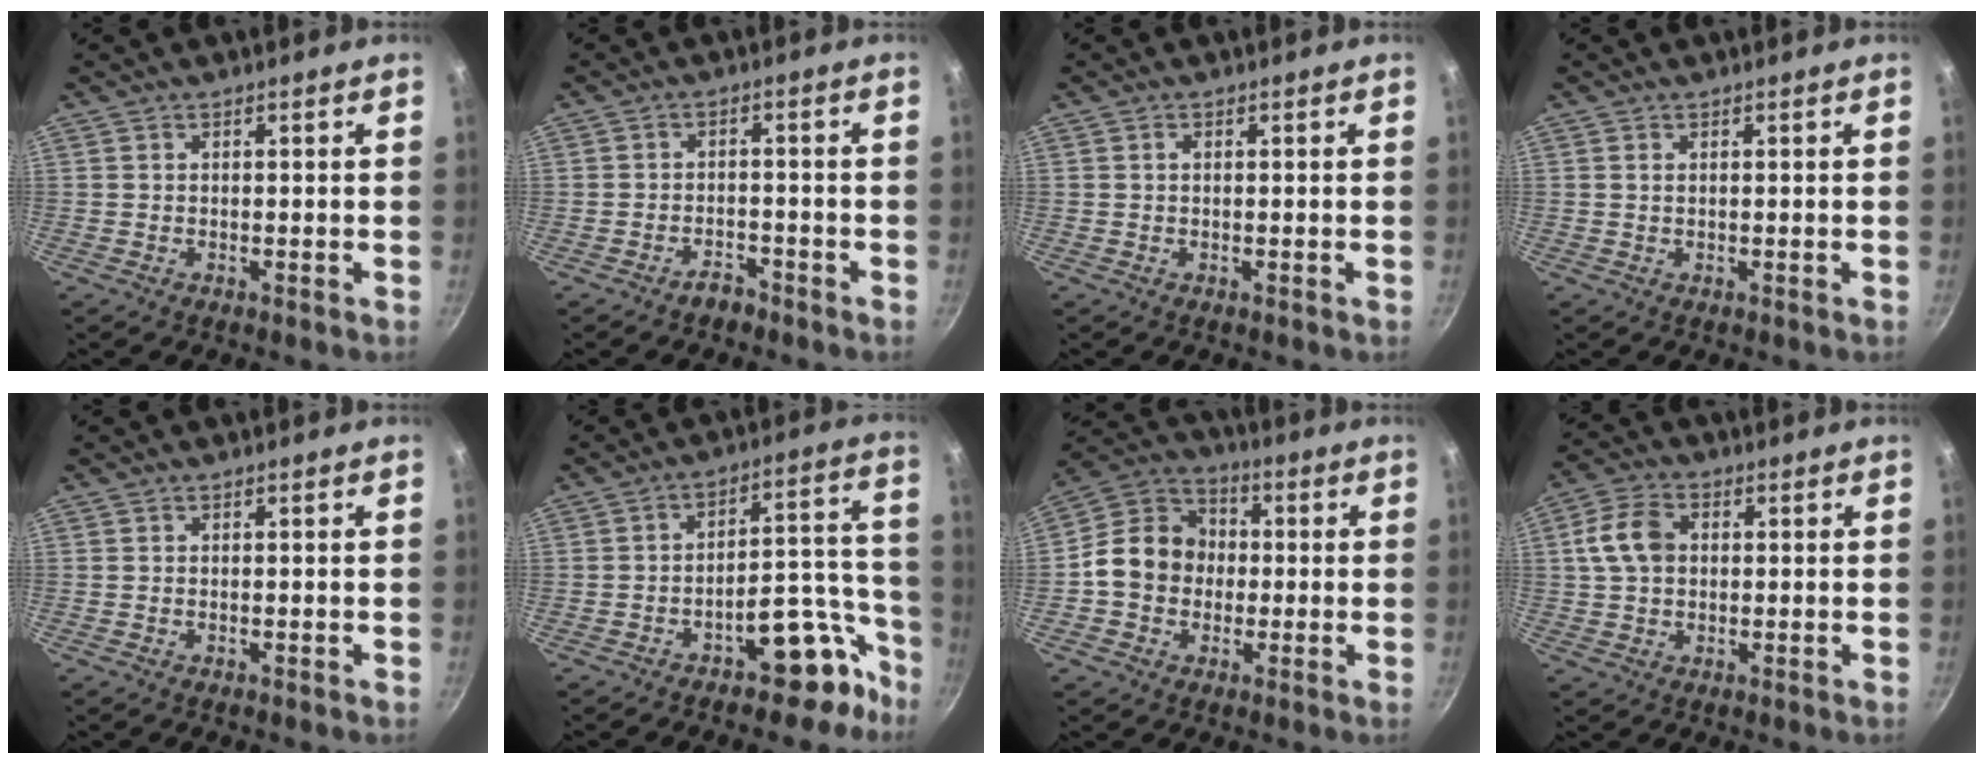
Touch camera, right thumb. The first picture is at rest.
{"total": 2.8, "force": [-2.3, 1.4, 0.8], "torque": [-0.001, 0.029, -0.031]}
{"total": 0.6, "force": [0.1, 0.4, 0.5], "torque": [-0.009, 0.003, 0.002]}
{"total": 0.6, "force": [0.2, 0.3, 0.5], "torque": [-0.009, 0.001, 0.004]}
{"total": 0.0}
{"total": 11.7, "force": [-7.4, 5.8, 6.9], "torque": [-0.022, 0.098, -0.102]}
{"total": 12.5, "force": [-0.8, 10.7, 6.4], "torque": [-0.073, 0.029, -0.037]}
{"total": 8.0, "force": [1.0, 6.0, 5.2], "torque": [-0.089, 0.015, 0.011]}